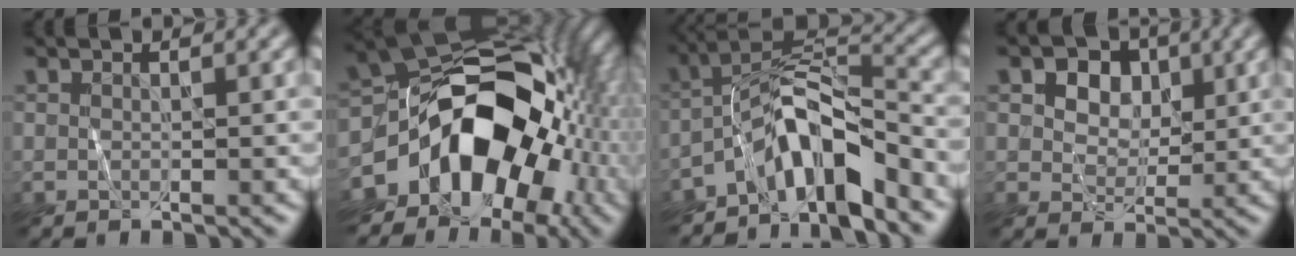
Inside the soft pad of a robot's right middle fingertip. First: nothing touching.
{"total": 14.2, "force": [-4.7, 9.9, 9.0], "torque": [-0.114, -0.003, -0.091]}
{"total": 7.2, "force": [-4.7, 2.3, 5.0], "torque": [-0.067, 0.022, -0.086]}
{"total": 7.2, "force": [3.6, 5.0, 3.7], "torque": [-0.060, 0.026, 0.038]}